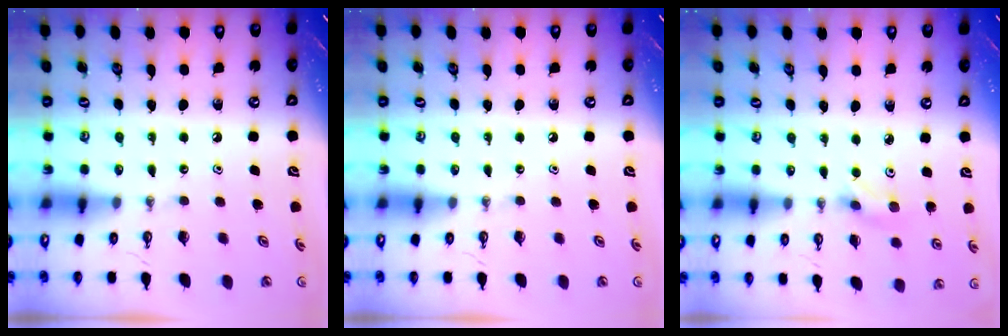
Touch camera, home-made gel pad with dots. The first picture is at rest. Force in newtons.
{"total": 0.0}
{"total": 3.5, "press": 3.5, "slide": 0.8}